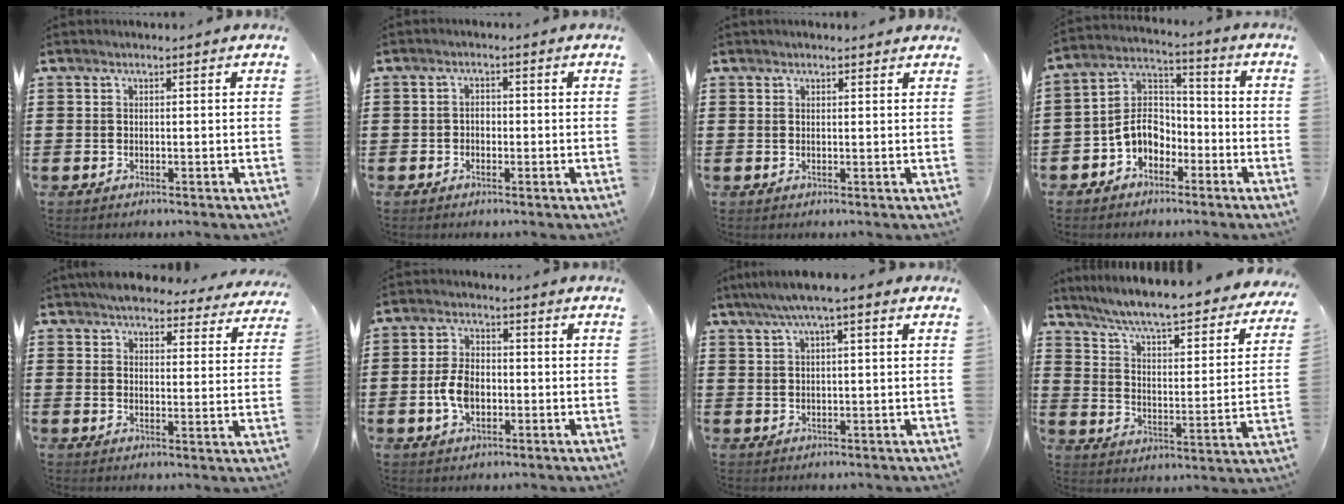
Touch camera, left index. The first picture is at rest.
{"total": 1.4, "force": [-0.6, 1.1, 0.6], "torque": [-0.016, 0.004, -0.015]}
{"total": 0.7, "force": [0.6, 0.2, 0.2], "torque": [-0.005, 0.002, 0.012]}
{"total": 6.5, "force": [-2.8, 4.9, 3.3], "torque": [-0.095, 0.000, -0.065]}
{"total": 5.0, "force": [4.7, 1.3, 1.2], "torque": [-0.033, -0.016, 0.085]}
{"total": 5.7, "force": [-1.3, 3.5, 4.4], "torque": [-0.106, 0.000, -0.030]}
{"total": 3.6, "force": [1.7, 0.4, 3.2], "torque": [-0.062, 0.006, 0.027]}
{"total": 6.3, "force": [5.7, -0.5, 2.5], "torque": [-0.074, -0.052, 0.090]}